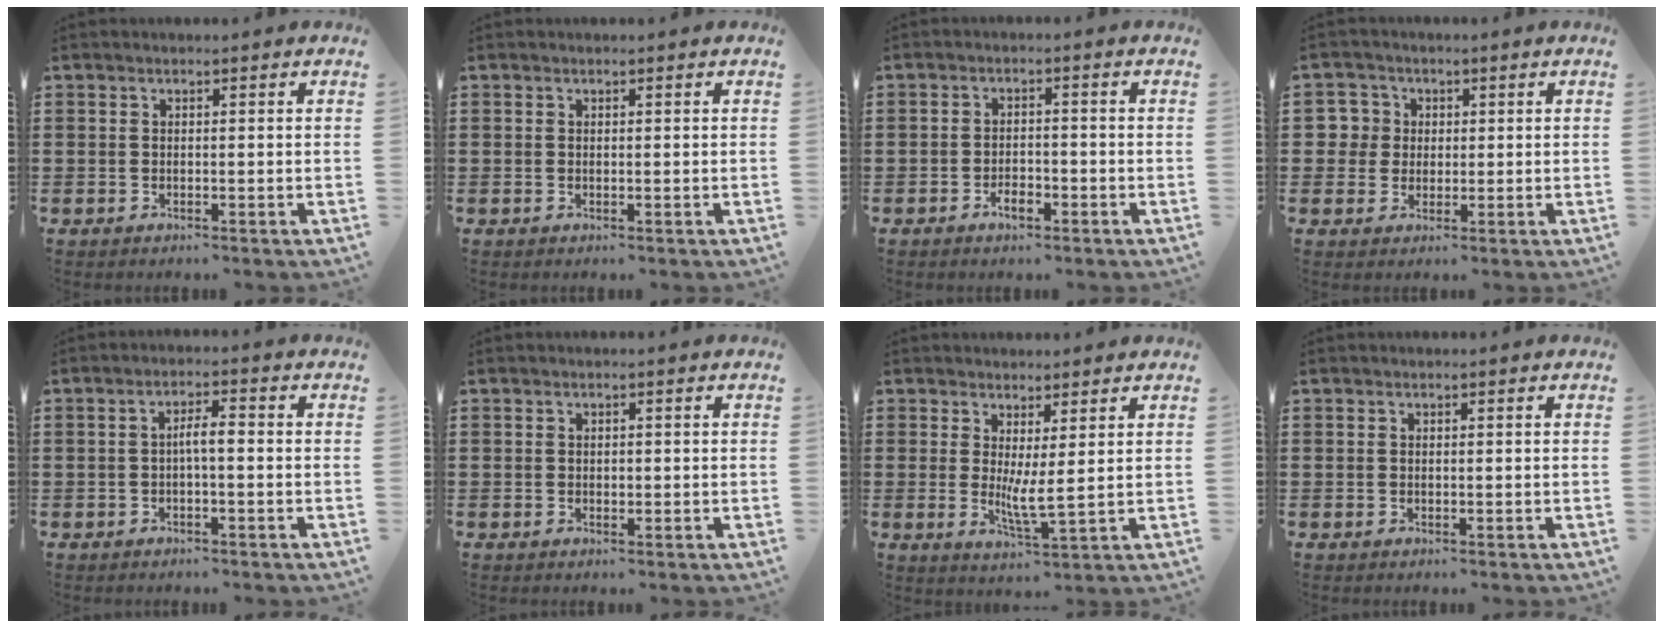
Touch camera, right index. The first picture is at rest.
{"total": 0.0}
{"total": 2.8, "force": [-1.8, 1.2, 1.8], "torque": [-0.034, 0.002, -0.034]}
{"total": 4.4, "force": [0.9, 4.3, 0.7], "torque": [-0.027, 0.012, 0.013]}
{"total": 2.6, "force": [-0.4, 0.5, 2.5], "torque": [-0.048, 0.003, -0.010]}
{"total": 0.6, "force": [0.0, 0.4, 0.4], "torque": [-0.008, 0.001, 0.001]}
{"total": 4.1, "force": [1.1, 0.5, 4.0], "torque": [-0.077, -0.010, 0.023]}
{"total": 0.0}